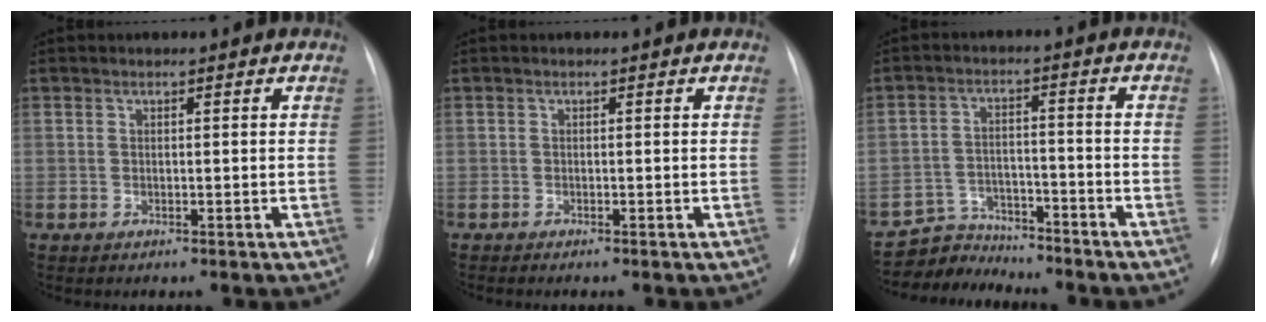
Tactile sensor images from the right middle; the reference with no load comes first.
{"total": 0.6, "force": [-0.5, 0.0, 0.4], "torque": [-0.004, -0.001, -0.006]}
{"total": 6.0, "force": [-5.7, 1.7, -0.9], "torque": [0.017, 0.012, -0.101]}